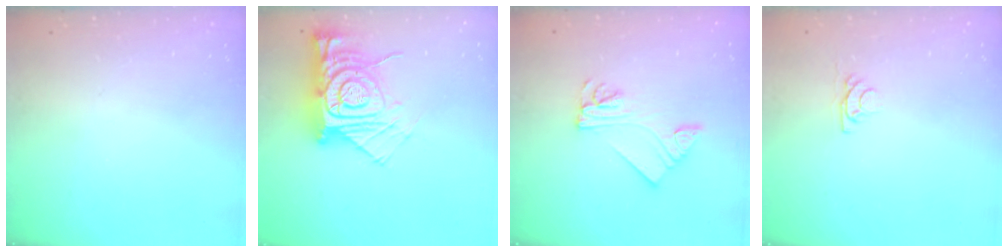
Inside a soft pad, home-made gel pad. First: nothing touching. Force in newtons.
{"total": 17.8, "press": 17.7, "slide": 1.6}
{"total": 7.9, "press": 7.9, "slide": 0.8}
{"total": 3.8, "press": 3.8, "slide": 0.4}